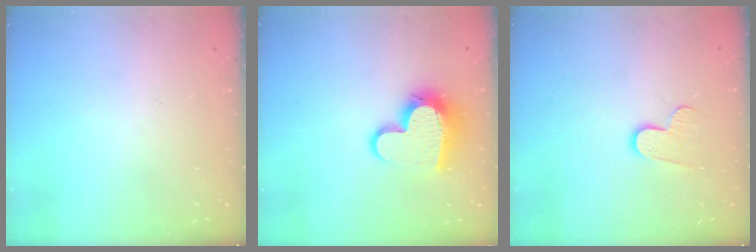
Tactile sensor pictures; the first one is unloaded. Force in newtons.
{"total": 13.2, "press": 13.2, "slide": 1.1}
{"total": 6.9, "press": 6.9, "slide": 0.2}